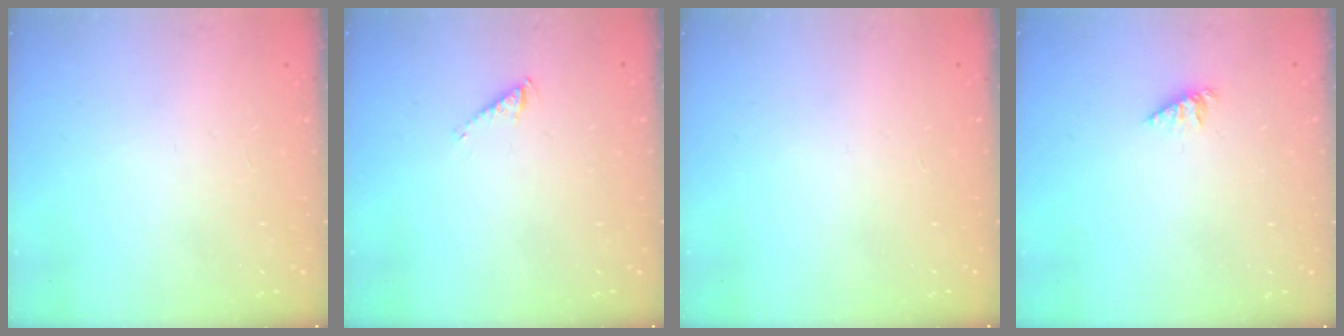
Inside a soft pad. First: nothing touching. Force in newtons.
{"total": 2.9, "press": 2.9, "slide": 0.5}
{"total": 0.0}
{"total": 1.3, "press": 1.3, "slide": 0.2}